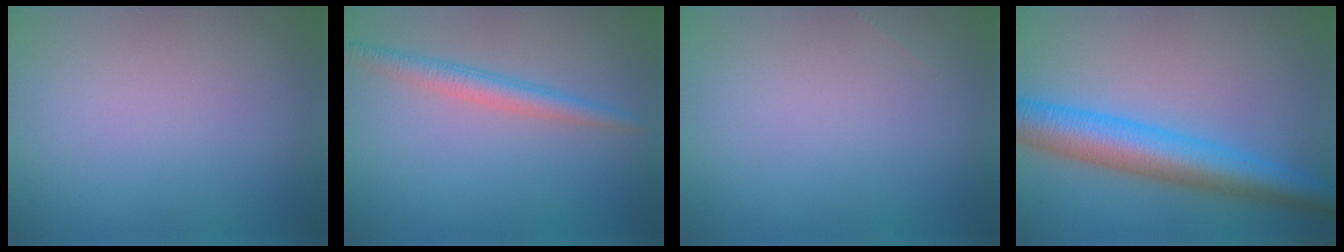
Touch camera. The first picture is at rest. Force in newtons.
{"total": 2.6, "press": 2.6, "slide": 0.0}
{"total": 0.0}
{"total": 7.1, "press": 7.1, "slide": 0.1}